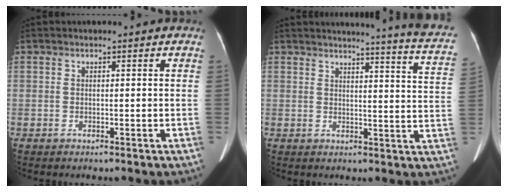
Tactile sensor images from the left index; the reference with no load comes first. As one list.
[{"total": 13.8, "force": [12.6, -0.9, 5.6], "torque": [-0.066, -0.075, 0.119]}]